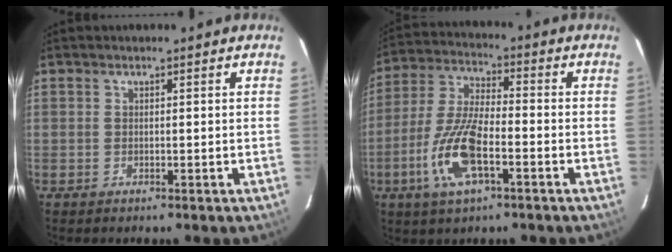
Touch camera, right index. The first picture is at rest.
{"total": 13.0, "force": [-5.1, 4.4, 11.2], "torque": [-0.241, -0.006, -0.100]}